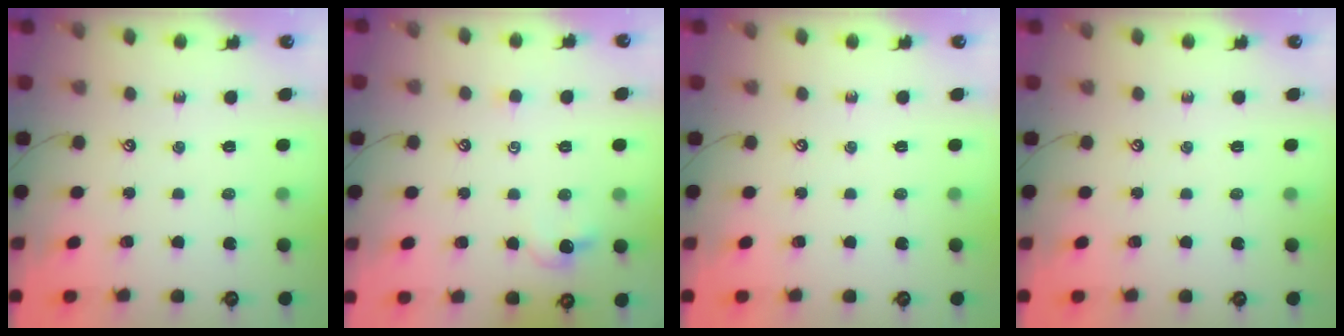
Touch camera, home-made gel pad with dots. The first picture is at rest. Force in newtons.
{"total": 1.5, "press": 1.4, "slide": 0.6}
{"total": 0.0}
{"total": 0.0}